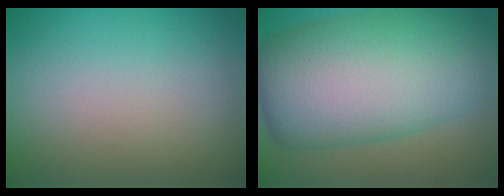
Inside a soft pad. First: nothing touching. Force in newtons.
{"total": 12.7, "press": 12.7, "slide": 0.2}